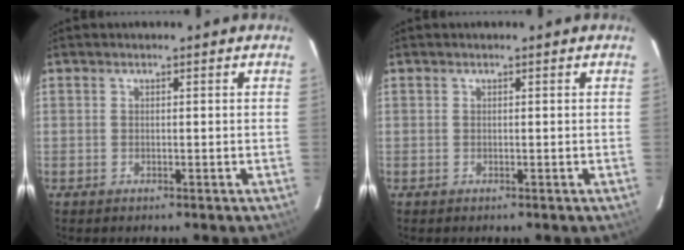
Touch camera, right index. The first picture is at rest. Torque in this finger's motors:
{"motor_torque": [0.00, 0.00, 0.00, 0.00]}